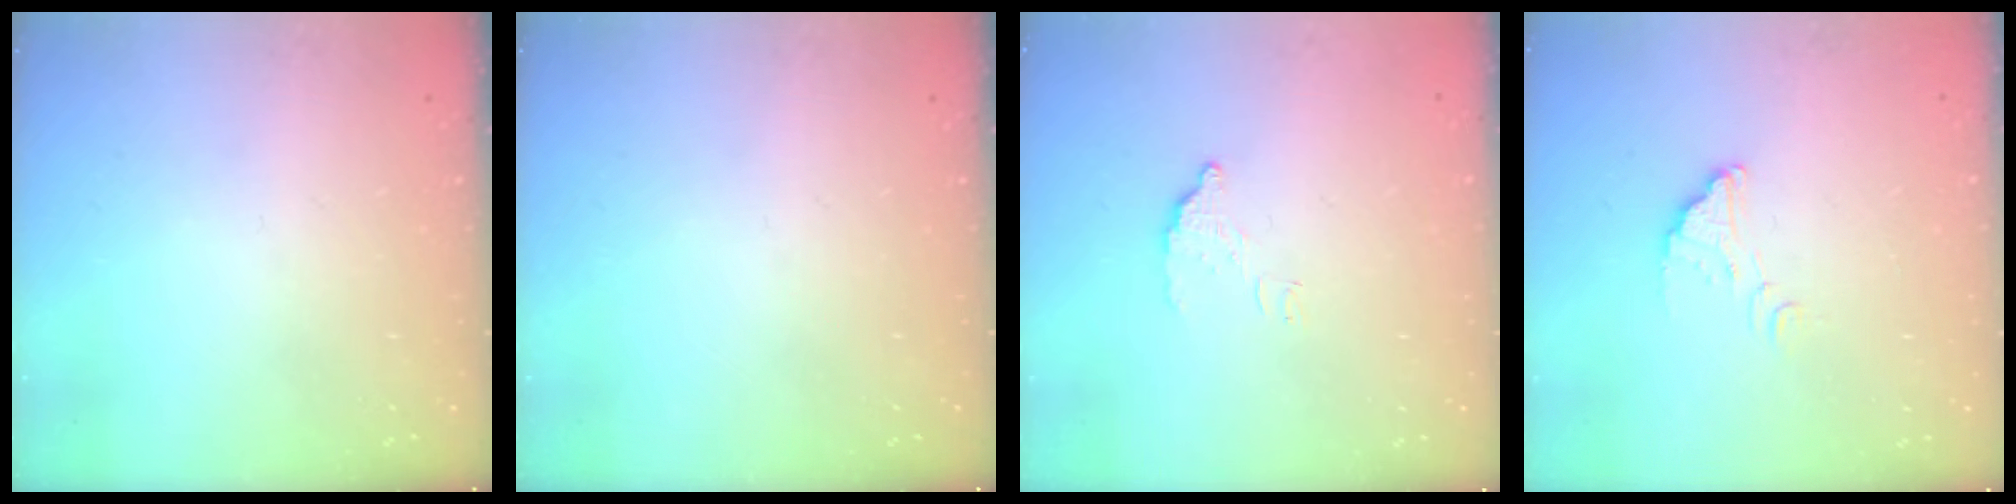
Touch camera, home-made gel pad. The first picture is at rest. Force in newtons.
{"total": 0.0}
{"total": 4.8, "press": 4.8, "slide": 0.3}
{"total": 2.9, "press": 2.9, "slide": 0.2}